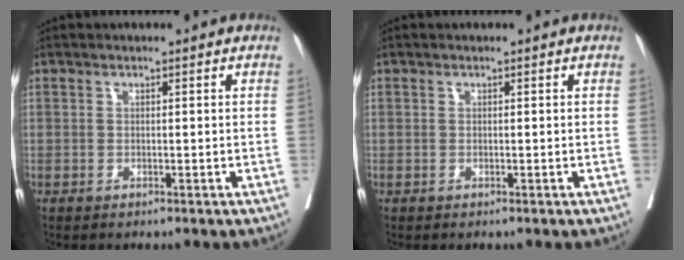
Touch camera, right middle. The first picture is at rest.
{"total": 0.0}